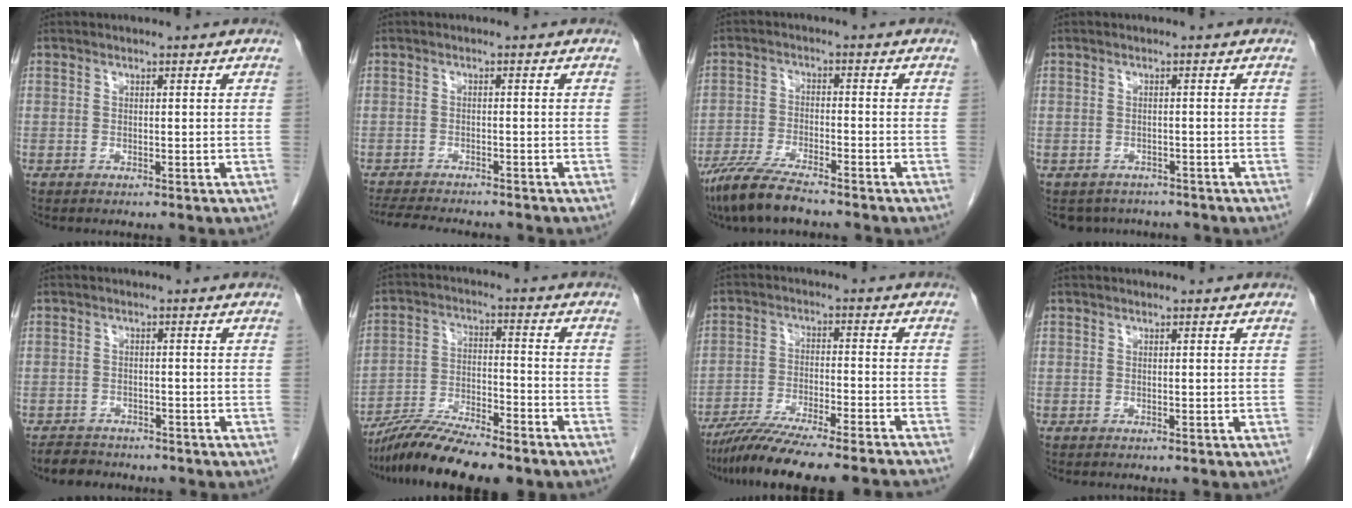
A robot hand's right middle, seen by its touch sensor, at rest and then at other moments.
{"total": 9.1, "force": [-8.2, 1.4, 3.6], "torque": [-0.057, -0.014, -0.121]}
{"total": 8.0, "force": [-6.5, 0.8, 4.6], "torque": [-0.090, -0.025, -0.119]}
{"total": 4.5, "force": [-4.0, 2.1, 0.1], "torque": [0.004, 0.002, -0.051]}
{"total": 3.8, "force": [-3.4, 1.7, 0.3], "torque": [-0.012, -0.004, -0.055]}
{"total": 12.3, "force": [-10.3, 1.5, 6.4], "torque": [-0.112, -0.016, -0.178]}
{"total": 16.6, "force": [-14.7, -0.1, 7.8], "torque": [-0.123, -0.031, -0.229]}
{"total": 0.0}